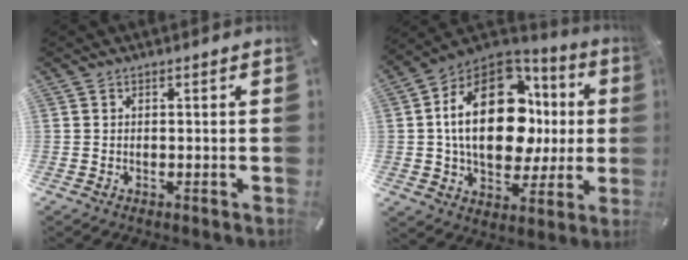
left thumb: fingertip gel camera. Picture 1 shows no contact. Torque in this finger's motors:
{"motor_torque": [2.50, 2.51, 1.63, -1.14, 0.55]}